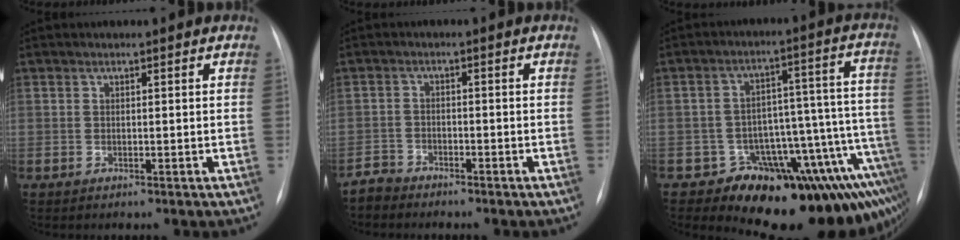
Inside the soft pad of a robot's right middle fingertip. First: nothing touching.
{"total": 2.4, "force": [-2.2, 0.7, -0.7], "torque": [0.017, -0.003, -0.044]}
{"total": 16.4, "force": [-12.1, 5.5, 9.7], "torque": [-0.011, 0.084, -0.146]}